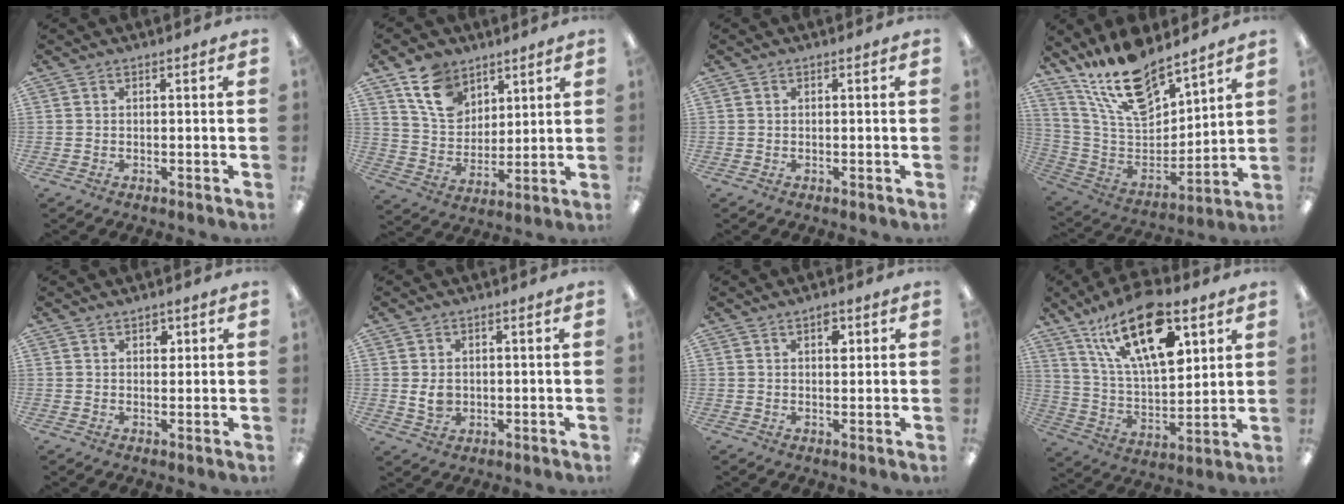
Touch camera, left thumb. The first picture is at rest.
{"total": 12.9, "force": [8.1, 8.7, 5.0], "torque": [-0.100, -0.029, 0.157]}
{"total": 0.0}
{"total": 19.1, "force": [15.5, 6.5, 9.0], "torque": [-0.178, -0.096, 0.275]}
{"total": 2.0, "force": [1.2, 1.3, 1.0], "torque": [0.003, -0.006, 0.015]}
{"total": 3.9, "force": [0.1, 3.0, 2.6], "torque": [-0.048, 0.000, 0.000]}
{"total": 3.2, "force": [1.6, 1.7, 2.2], "torque": [-0.014, -0.007, 0.020]}
{"total": 22.8, "force": [12.3, 10.0, 16.4], "torque": [-0.289, -0.051, 0.205]}